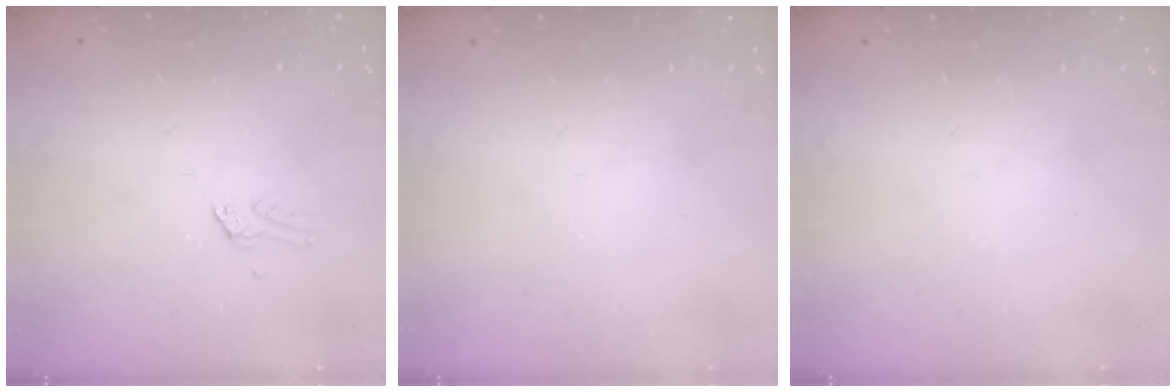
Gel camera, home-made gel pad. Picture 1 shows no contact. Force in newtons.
{"total": 0.0}
{"total": 0.0}